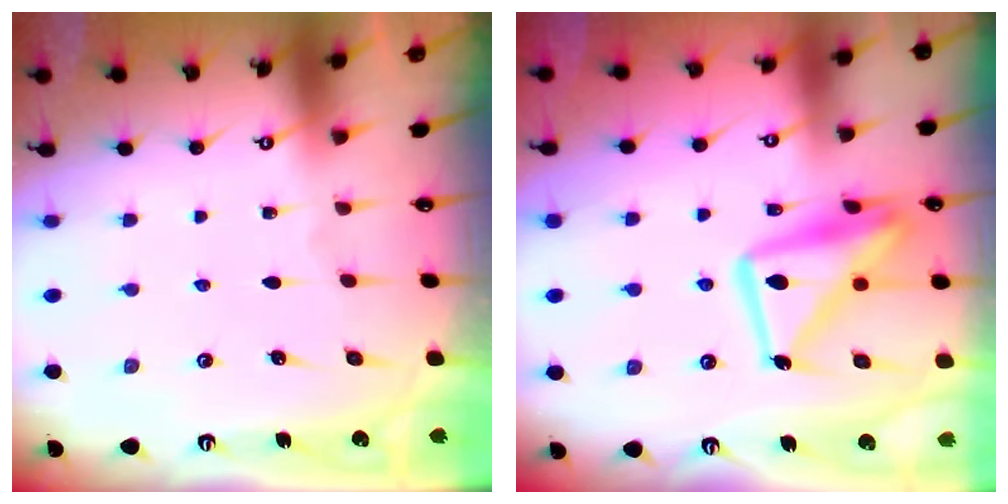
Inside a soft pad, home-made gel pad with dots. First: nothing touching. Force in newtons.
{"total": 15.8, "press": 15.8, "slide": 1.5}